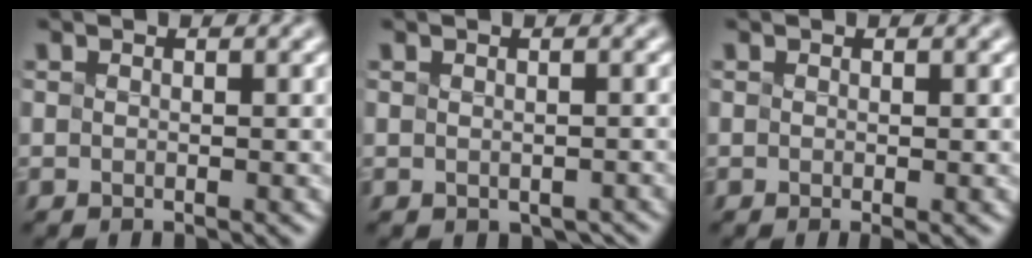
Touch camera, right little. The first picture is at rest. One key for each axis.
{"total": 1.5, "fx": -0.7, "fy": 1.0, "fz": 0.9, "tx": -0.014, "ty": -0.011, "tz": -0.003}
{"total": 0.6, "fx": -0.1, "fy": 0.0, "fz": 0.6, "tx": -0.008, "ty": -0.005, "tz": -0.002}